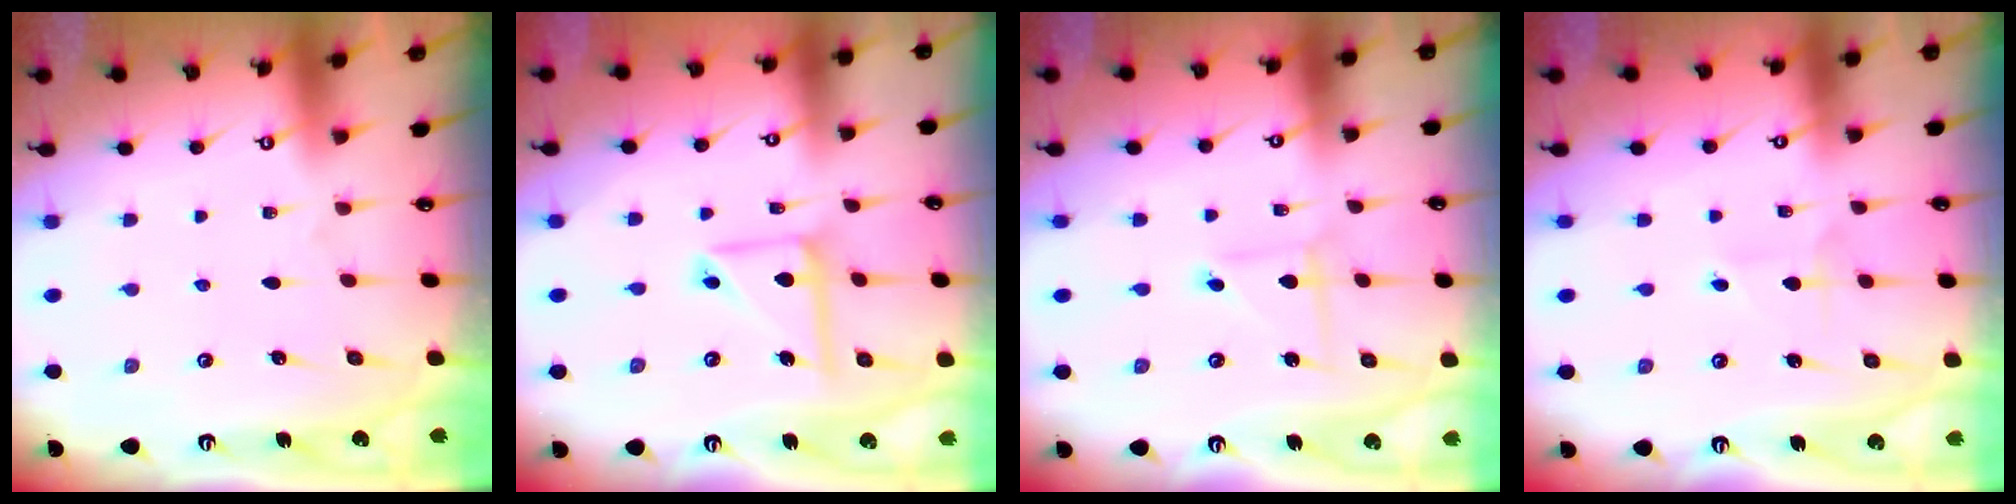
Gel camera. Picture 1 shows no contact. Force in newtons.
{"total": 10.9, "press": 10.8, "slide": 0.9}
{"total": 1.8, "press": 1.8, "slide": 0.2}
{"total": 1.9, "press": 1.9, "slide": 0.1}